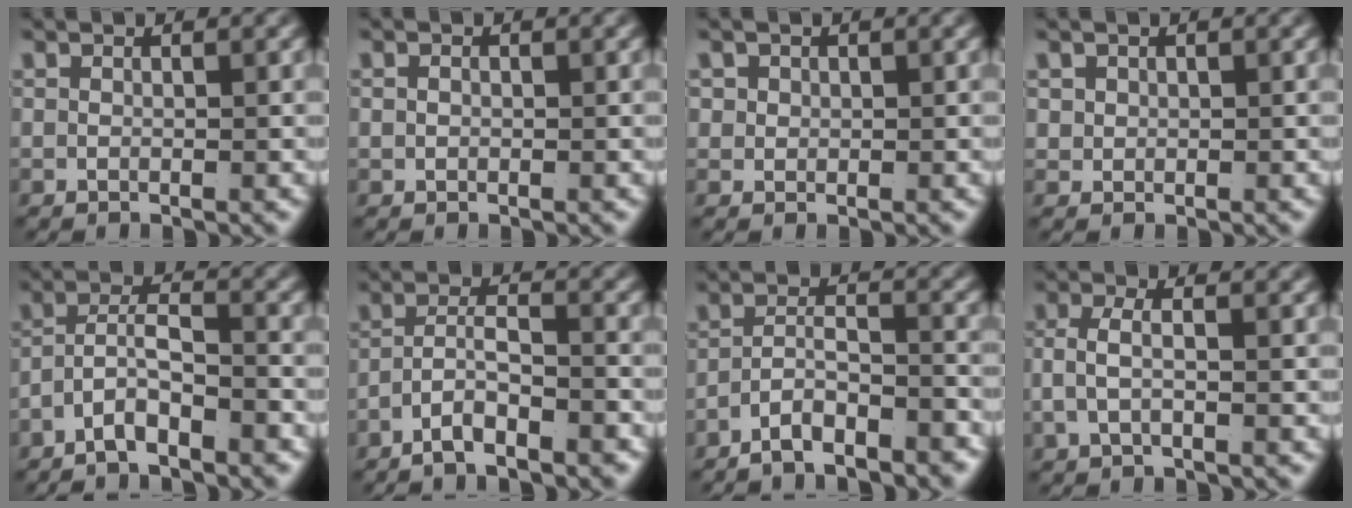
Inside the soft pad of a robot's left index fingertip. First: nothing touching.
{"total": 0.6, "force": [0.0, 0.5, 0.4], "torque": [-0.017, -0.010, 0.006]}
{"total": 1.7, "force": [0.7, 1.4, 0.6], "torque": [-0.019, -0.005, 0.016]}
{"total": 1.6, "force": [0.7, 1.4, 0.6], "torque": [-0.025, -0.008, 0.020]}
{"total": 5.2, "force": [-2.8, 2.9, 3.2], "torque": [-0.072, -0.020, -0.046]}
{"total": 4.5, "force": [-3.1, 1.9, 2.6], "torque": [-0.057, -0.017, -0.050]}
{"total": 5.7, "force": [-4.7, 2.4, 2.3], "torque": [-0.052, -0.022, -0.077]}
{"total": 2.9, "force": [-0.5, 1.5, 2.5], "torque": [-0.060, -0.008, -0.004]}